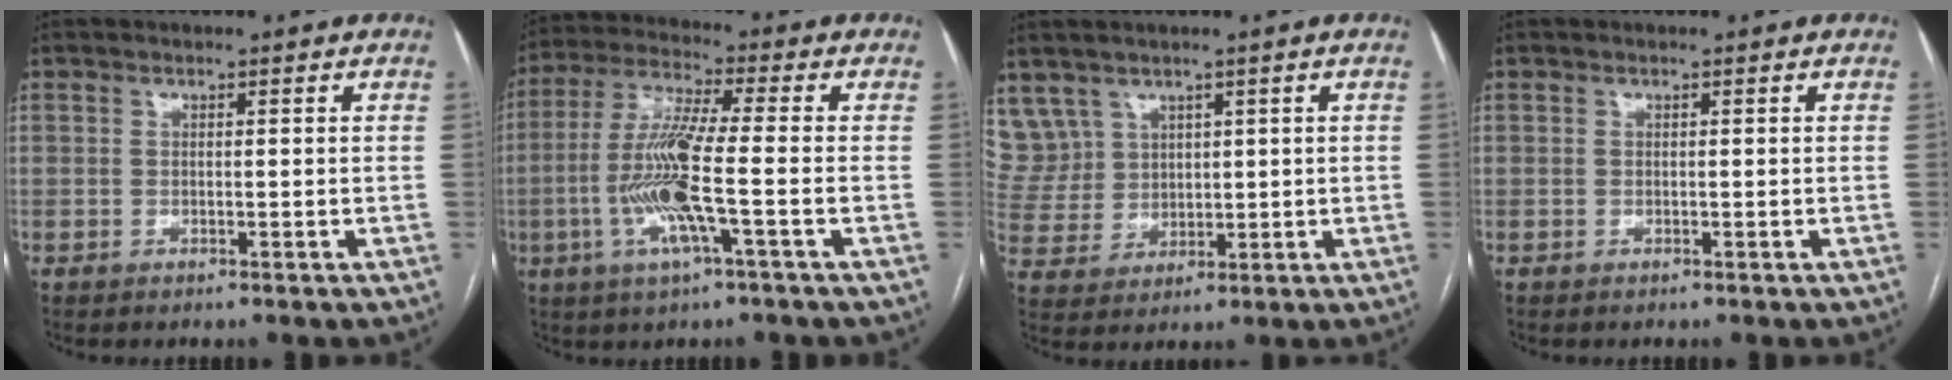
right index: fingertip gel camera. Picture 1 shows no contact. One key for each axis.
{"total": 11.8, "fx": -2.6, "fy": 0.2, "fz": 11.5, "tx": -0.237, "ty": -0.005, "tz": -0.059}
{"total": 8.9, "fx": 5.3, "fy": 7.0, "fz": 0.8, "tx": -0.033, "ty": 0.033, "tz": 0.127}
{"total": 0.0}